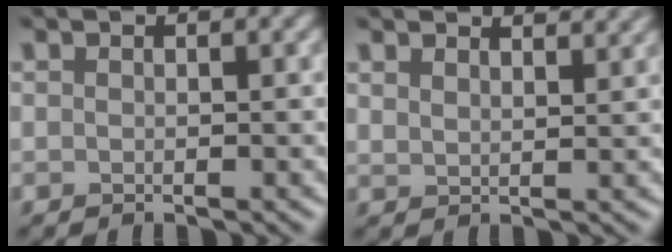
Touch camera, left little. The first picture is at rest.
{"total": 3.1, "force": [2.8, 0.7, 1.1], "torque": [-0.013, 0.010, 0.034]}